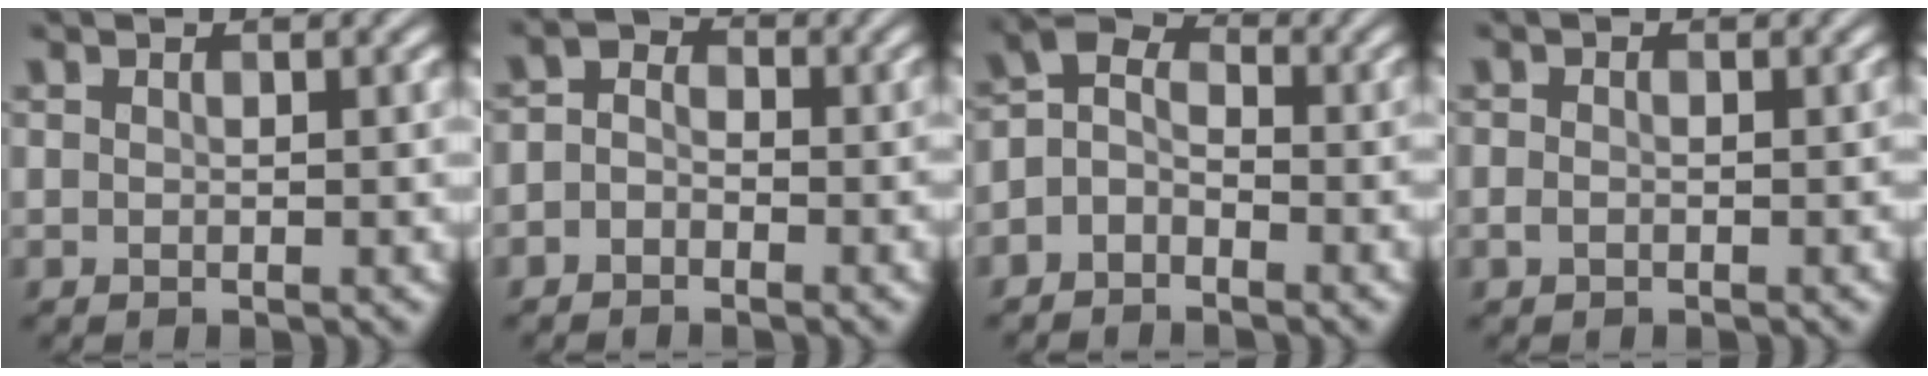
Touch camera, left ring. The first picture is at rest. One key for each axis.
{"total": 2.7, "fx": -2.0, "fy": 1.8, "fz": 0.5, "tx": -0.013, "ty": -0.001, "tz": -0.054}
{"total": 4.0, "fx": -2.3, "fy": 2.7, "fz": 1.8, "tx": -0.040, "ty": 0.006, "tz": -0.068}
{"total": 1.2, "fx": -1.0, "fy": 0.7, "fz": 0.3, "tx": -0.014, "ty": -0.003, "tz": -0.026}